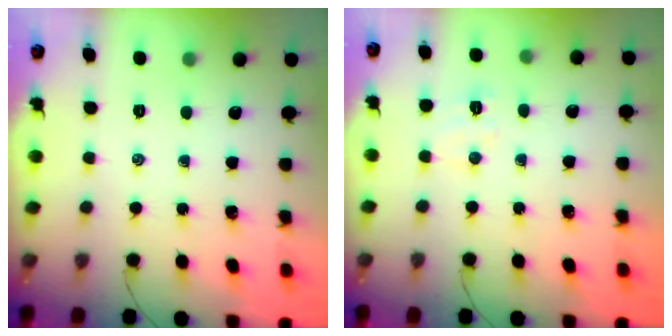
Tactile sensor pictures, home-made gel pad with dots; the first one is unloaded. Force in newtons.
{"total": 4.8, "press": 4.7, "slide": 1.0}